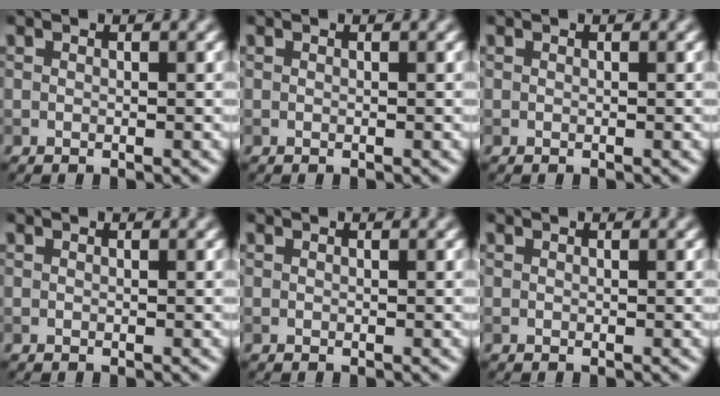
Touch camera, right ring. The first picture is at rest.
{"total": 0.0}
{"total": 0.0}
{"total": 0.0}
{"total": 0.0}
{"total": 0.0}